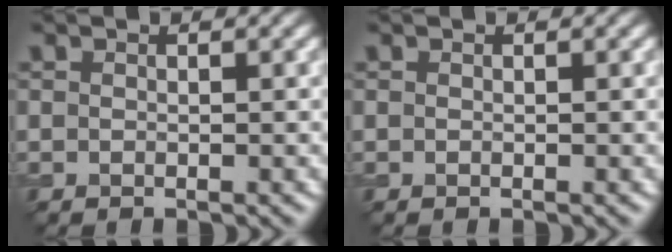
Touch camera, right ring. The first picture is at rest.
{"total": 0.0}